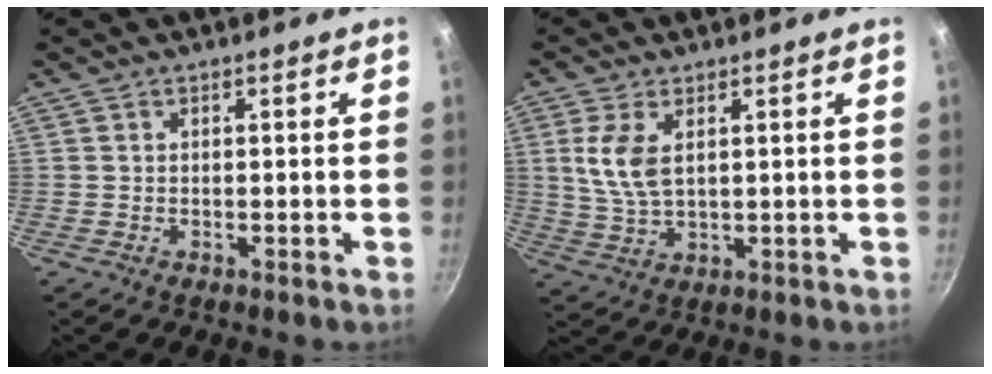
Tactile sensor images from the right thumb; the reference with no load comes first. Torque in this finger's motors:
{"motor_torque": [-0.29, 0.62, 0.75, 0.04, 0.01]}